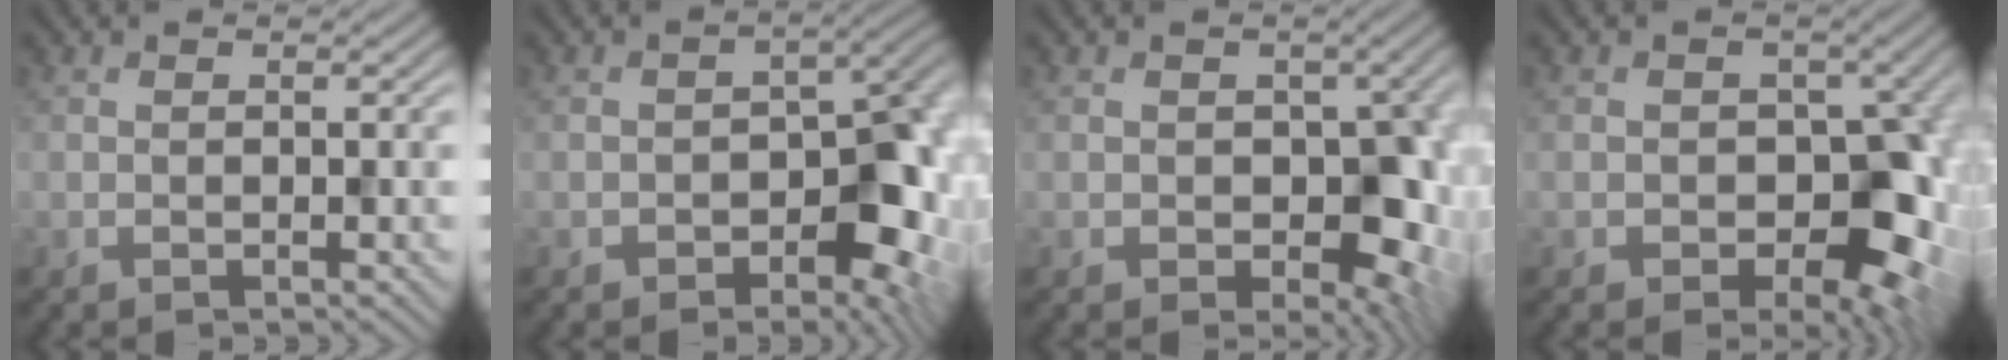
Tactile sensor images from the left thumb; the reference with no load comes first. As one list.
[{"total": 9.5, "force": [-2.8, 6.1, 6.8], "torque": [-0.067, -0.011, -0.041]}, {"total": 8.3, "force": [-0.7, 5.8, 5.9], "torque": [-0.074, -0.019, -0.006]}, {"total": 9.5, "force": [-1.6, 6.8, 6.4], "torque": [-0.074, -0.020, -0.031]}]